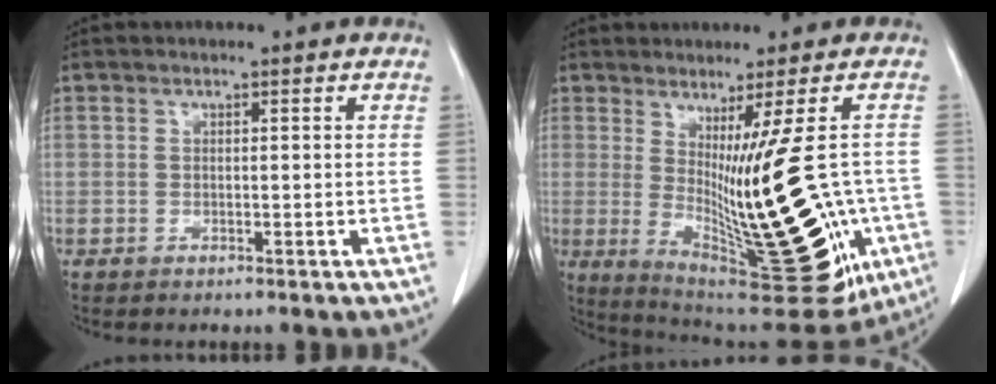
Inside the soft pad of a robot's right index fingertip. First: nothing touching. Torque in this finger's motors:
{"motor_torque": [2.14, 0.00, 1.05, 0.21]}